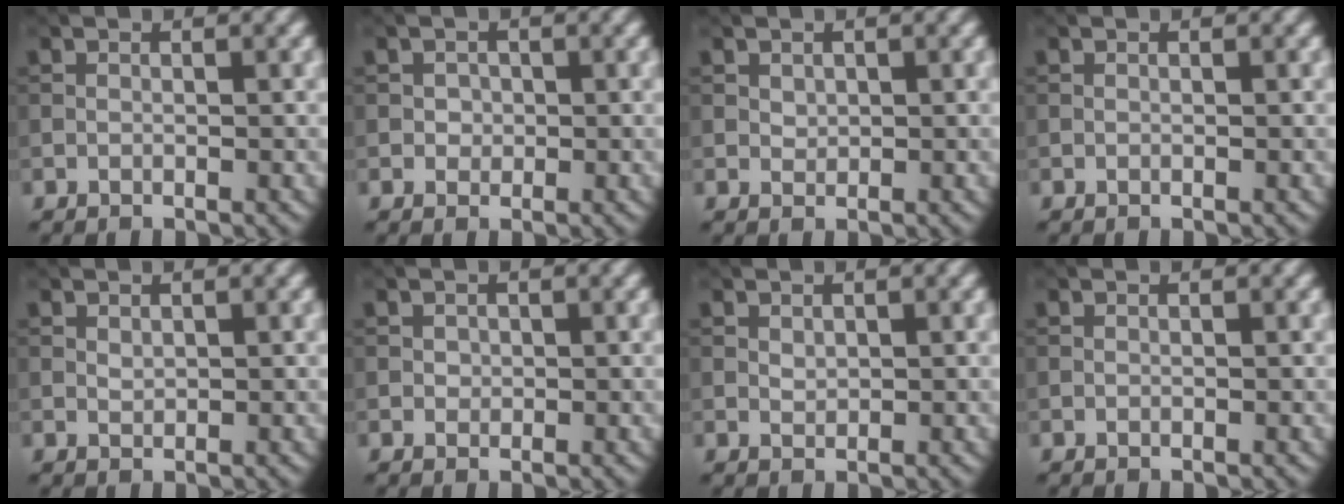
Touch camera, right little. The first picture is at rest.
{"total": 1.0, "force": [0.1, 1.0, 0.3], "torque": [0.000, -0.002, 0.003]}
{"total": 0.8, "force": [0.4, 0.7, 0.3], "torque": [-0.007, -0.003, 0.009]}
{"total": 0.0}
{"total": 0.7, "force": [0.3, 0.4, 0.4], "torque": [-0.011, -0.001, 0.007]}
{"total": 0.7, "force": [0.2, 0.7, 0.2], "torque": [0.000, -0.003, 0.002]}
{"total": 0.8, "force": [0.3, 0.6, 0.5], "torque": [-0.012, -0.002, 0.008]}
{"total": 0.0}